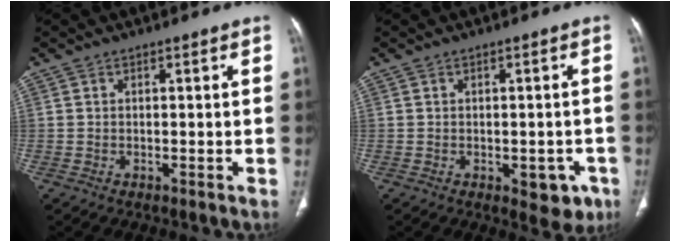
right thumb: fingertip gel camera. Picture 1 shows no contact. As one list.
[{"total": 5.8, "force": [-2.3, 3.3, 4.1], "torque": [-0.020, 0.005, -0.020]}]